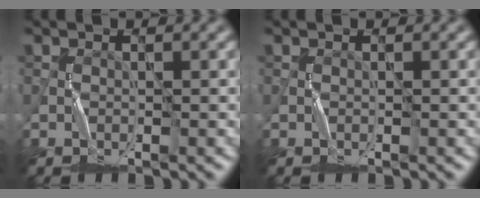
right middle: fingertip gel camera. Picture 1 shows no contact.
{"total": 0.0}